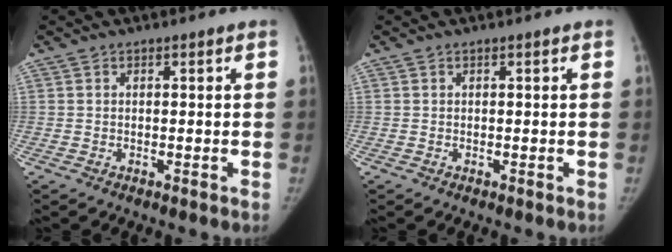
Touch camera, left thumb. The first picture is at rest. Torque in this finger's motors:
{"motor_torque": [-0.12, -0.15, 0.24, -0.20, 0.02]}